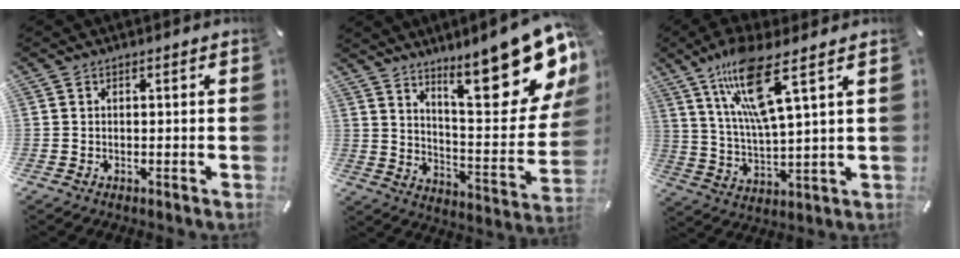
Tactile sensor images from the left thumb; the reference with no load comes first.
{"total": 22.6, "force": [14.9, 6.8, 15.6], "torque": [-0.207, -0.116, 0.239]}
{"total": 14.4, "force": [8.4, 2.6, 11.5], "torque": [-0.243, -0.025, 0.139]}